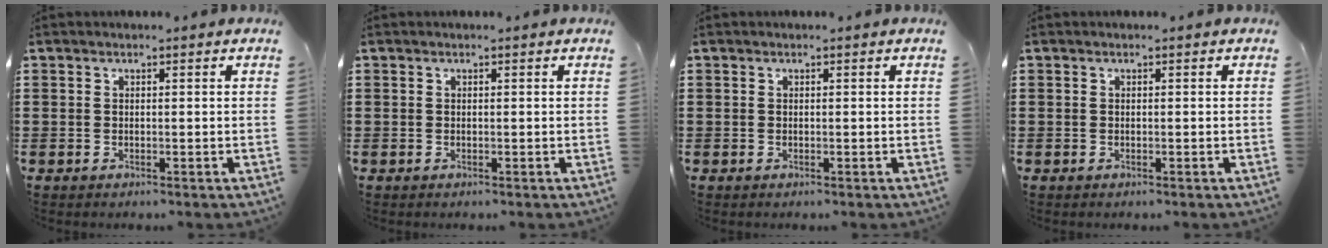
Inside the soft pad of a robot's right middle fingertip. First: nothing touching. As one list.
[{"total": 0.0}, {"total": 0.0}, {"total": 0.0}]